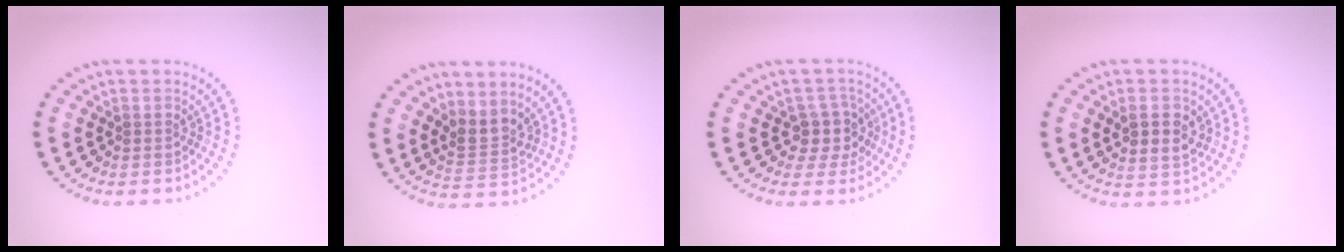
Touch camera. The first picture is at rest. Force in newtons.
{"total": 2.5, "press": 1.9, "slide": 1.6}
{"total": 2.9, "press": 2.4, "slide": 1.6}
{"total": 3.1, "press": 3.0, "slide": 0.6}